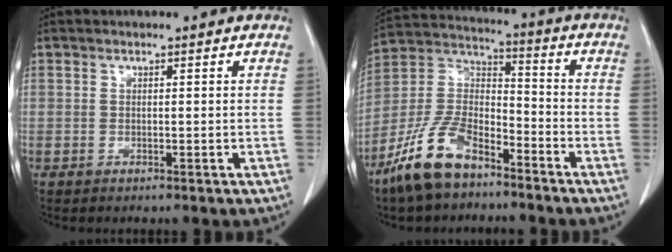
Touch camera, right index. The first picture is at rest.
{"total": 13.1, "force": [-9.3, 5.4, 7.5], "torque": [-0.163, 0.009, -0.183]}